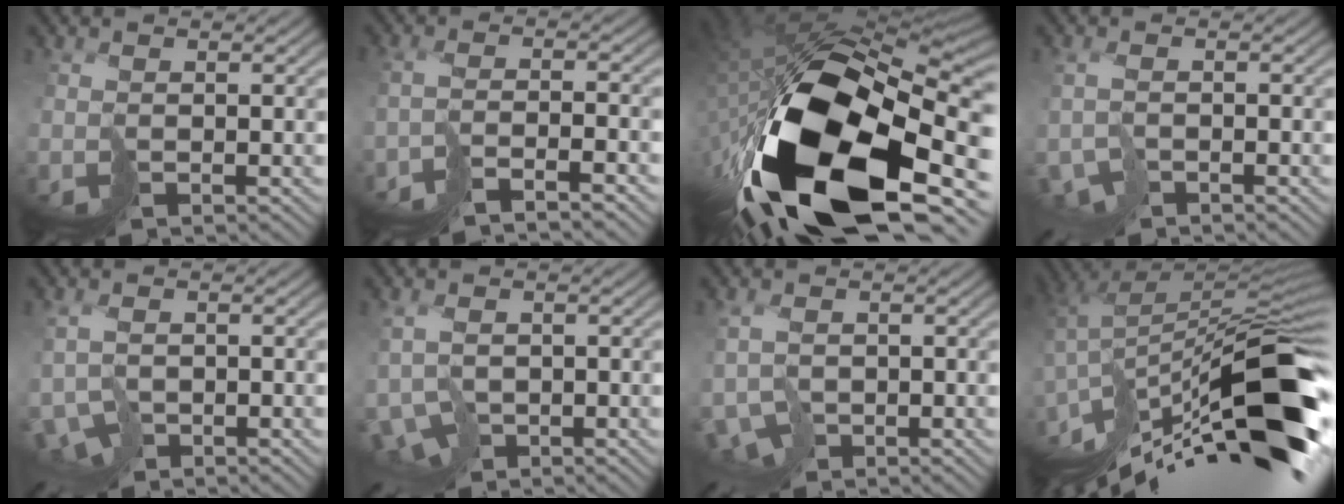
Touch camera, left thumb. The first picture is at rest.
{"total": 4.7, "force": [-4.2, -0.4, 2.1], "torque": [-0.036, 0.005, -0.071]}
{"total": 21.1, "force": [-7.8, 10.8, 16.4], "torque": [-0.346, -0.050, -0.113]}
{"total": 2.5, "force": [-2.0, 0.7, 1.3], "torque": [-0.021, 0.001, -0.037]}
{"total": 3.8, "force": [-1.9, 2.3, 2.4], "torque": [-0.049, -0.004, -0.031]}
{"total": 4.6, "force": [-1.9, 2.9, 2.9], "torque": [-0.060, -0.009, -0.029]}
{"total": 3.5, "force": [-1.4, 2.3, 2.3], "torque": [-0.047, -0.003, -0.022]}
{"total": 17.5, "force": [-9.7, 4.4, 13.9], "torque": [-0.237, 0.023, -0.168]}